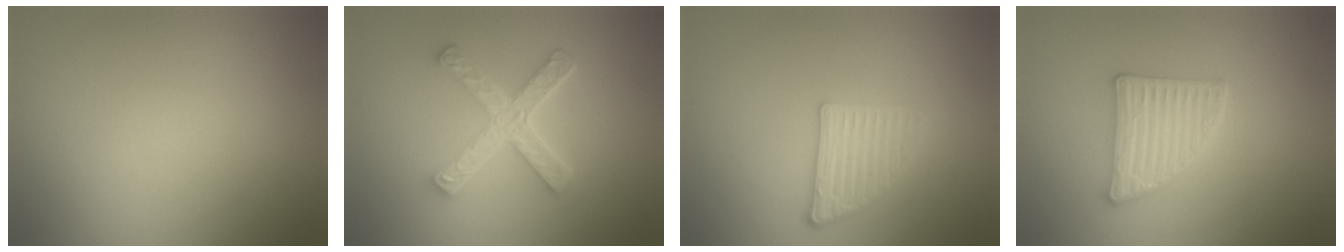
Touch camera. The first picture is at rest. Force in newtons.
{"total": 5.1, "press": 3.7, "slide": 3.4}
{"total": 2.7, "press": 2.4, "slide": 1.1}
{"total": 3.1, "press": 3.0, "slide": 1.0}